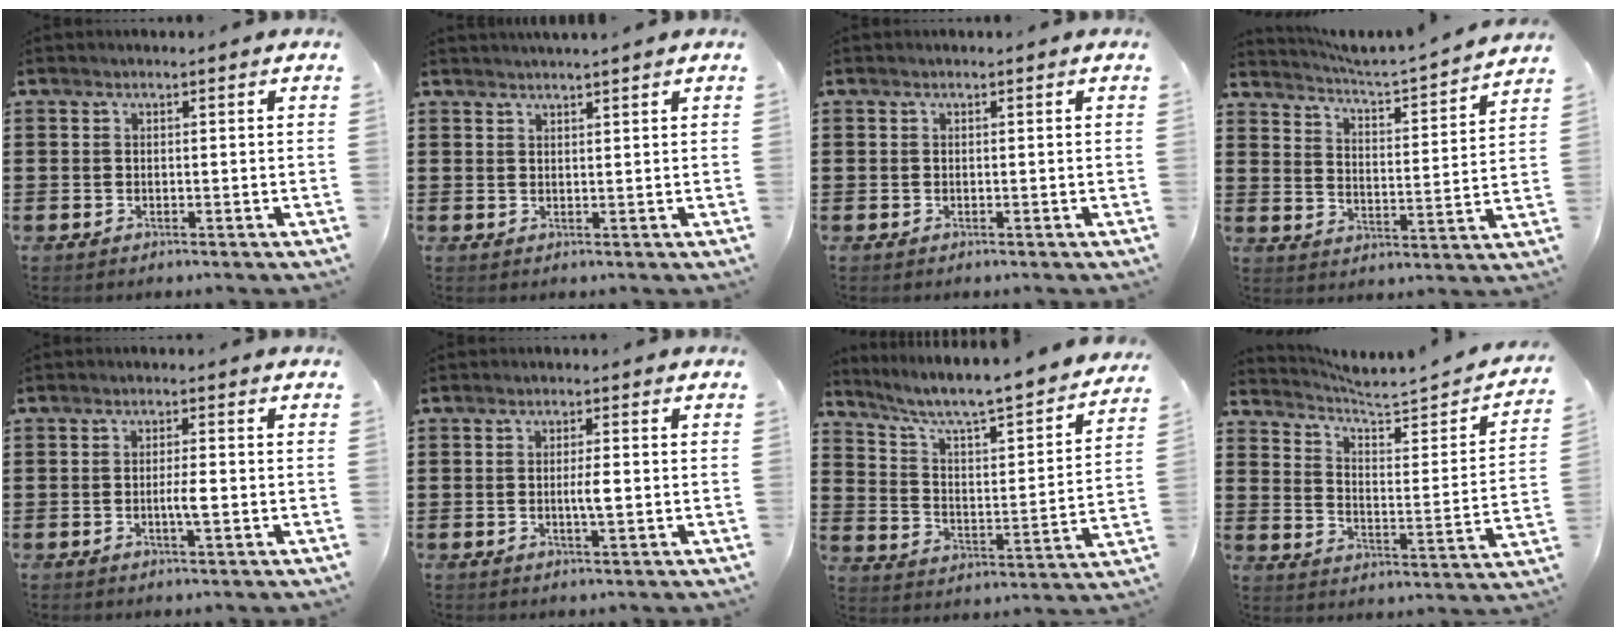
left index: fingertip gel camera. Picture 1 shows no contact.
{"total": 1.3, "force": [1.2, -0.3, 0.2], "torque": [-0.004, -0.001, 0.024]}
{"total": 0.0}
{"total": 3.0, "force": [2.9, -0.5, 0.5], "torque": [-0.029, -0.037, 0.038]}
{"total": 2.9, "force": [-0.6, 0.5, 2.8], "torque": [-0.050, 0.001, -0.012]}
{"total": 2.7, "force": [-0.3, 0.4, 2.6], "torque": [-0.049, -0.001, -0.007]}
{"total": 5.9, "force": [5.0, 0.2, 3.1], "torque": [-0.085, -0.047, 0.075]}
{"total": 3.7, "force": [3.3, 0.2, 1.7], "torque": [-0.056, -0.032, 0.045]}